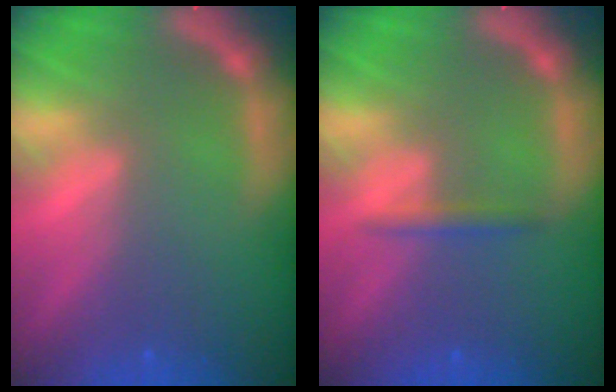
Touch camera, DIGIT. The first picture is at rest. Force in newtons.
{"total": 1.4}